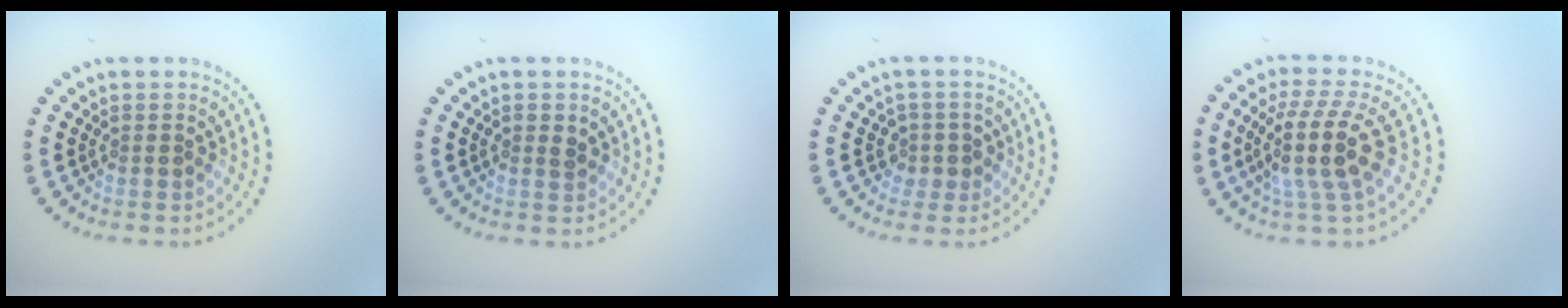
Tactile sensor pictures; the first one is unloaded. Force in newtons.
{"total": 1.2, "press": 1.2, "slide": 0.2}
{"total": 1.5, "press": 1.3, "slide": 0.9}
{"total": 4.7, "press": 3.8, "slide": 2.8}